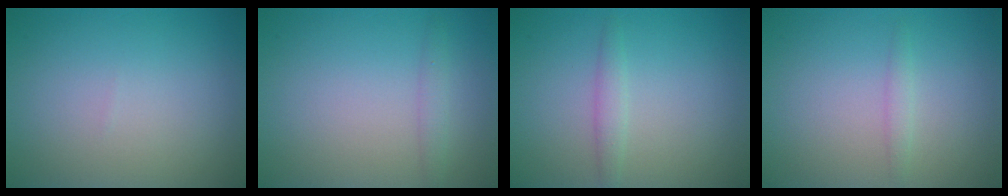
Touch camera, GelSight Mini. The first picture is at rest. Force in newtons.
{"total": 1.1, "press": 1.1, "slide": 0.1}
{"total": 1.4, "press": 1.4, "slide": 0.0}
{"total": 0.9, "press": 0.9, "slide": 0.1}